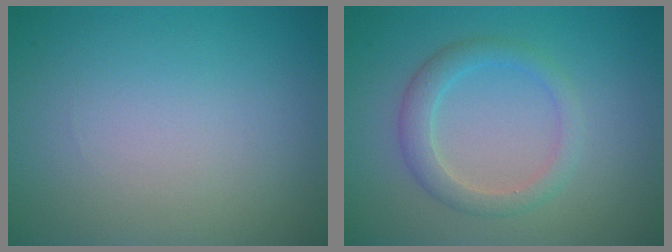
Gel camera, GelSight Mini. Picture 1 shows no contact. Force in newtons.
{"total": 2.6, "press": 2.6, "slide": 0.1}